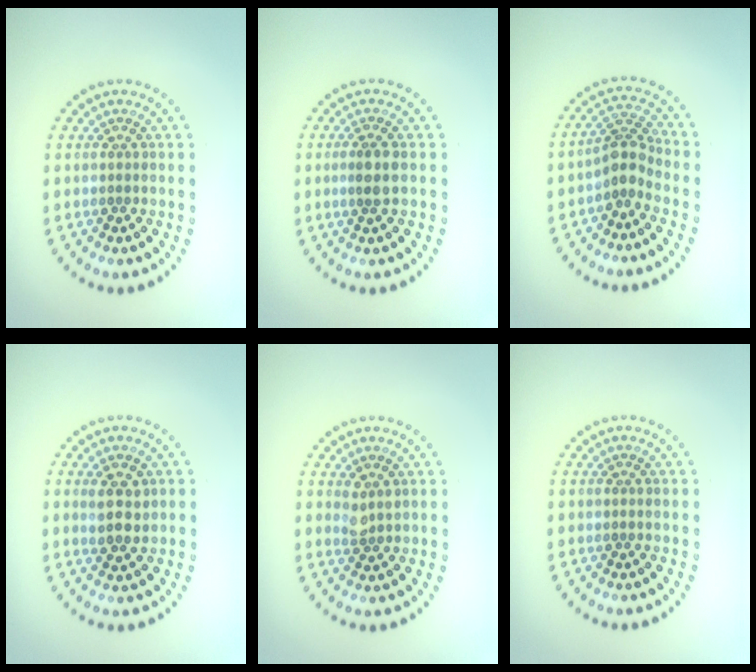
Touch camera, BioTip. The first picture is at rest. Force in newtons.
{"total": 2.0, "press": 1.8, "slide": 1.1}
{"total": 2.7, "press": 2.1, "slide": 1.8}
{"total": 2.5, "press": 2.3, "slide": 1.1}
{"total": 1.4, "press": 1.3, "slide": 0.5}
{"total": 0.0}